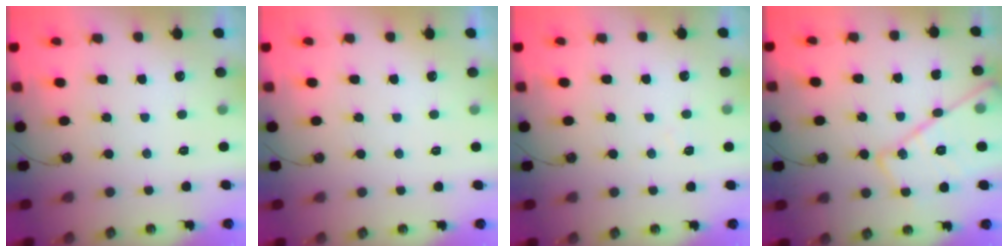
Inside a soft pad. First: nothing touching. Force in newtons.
{"total": 2.7, "press": 2.7, "slide": 0.4}
{"total": 3.6, "press": 3.5, "slide": 0.6}
{"total": 18.1, "press": 18.1, "slide": 1.4}